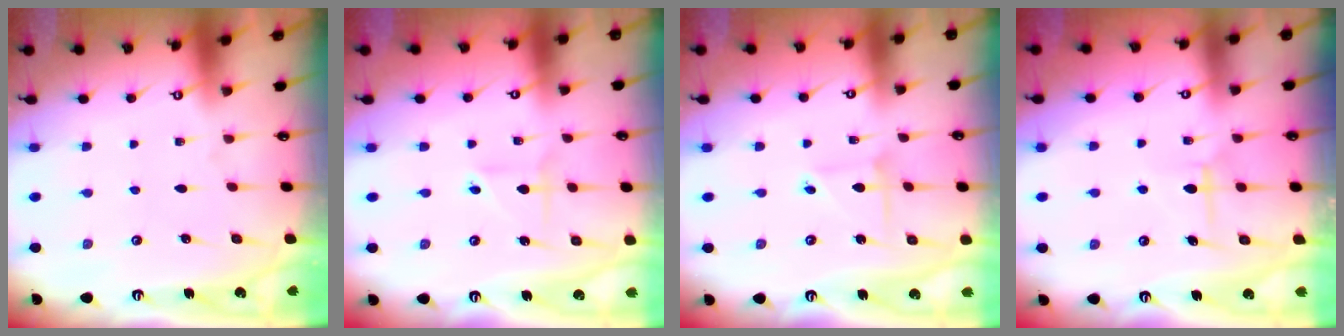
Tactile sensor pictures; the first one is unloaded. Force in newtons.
{"total": 2.4, "press": 2.4, "slide": 0.7}
{"total": 2.4, "press": 2.4, "slide": 0.3}
{"total": 6.1, "press": 6.1, "slide": 0.2}